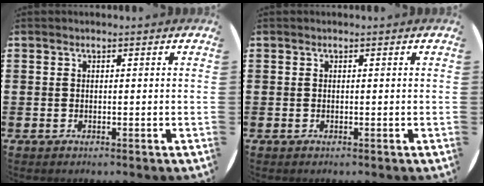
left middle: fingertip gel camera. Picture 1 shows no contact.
{"total": 0.0}